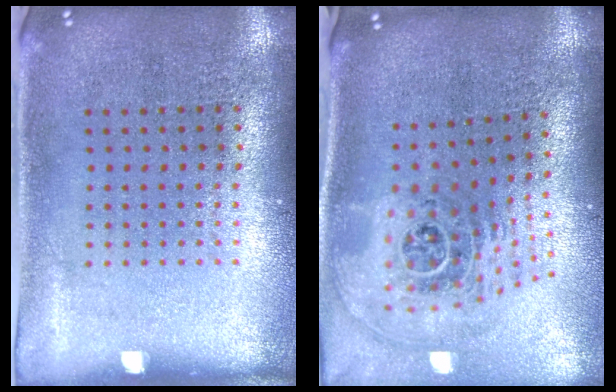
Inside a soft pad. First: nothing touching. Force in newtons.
{"total": 2.6, "press": 1.8, "slide": 1.9}